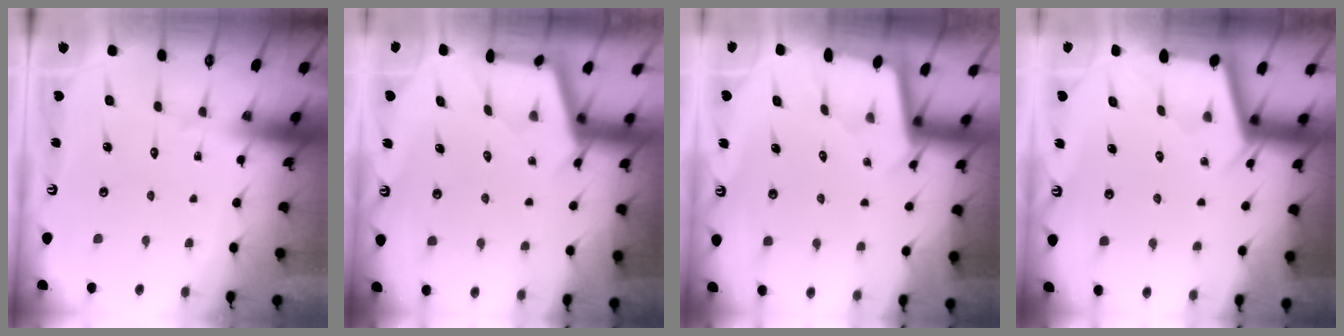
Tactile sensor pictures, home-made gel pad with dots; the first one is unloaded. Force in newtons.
{"total": 3.0, "press": 3.0, "slide": 0.4}
{"total": 1.9, "press": 1.9, "slide": 0.2}
{"total": 2.9, "press": 2.8, "slide": 0.4}